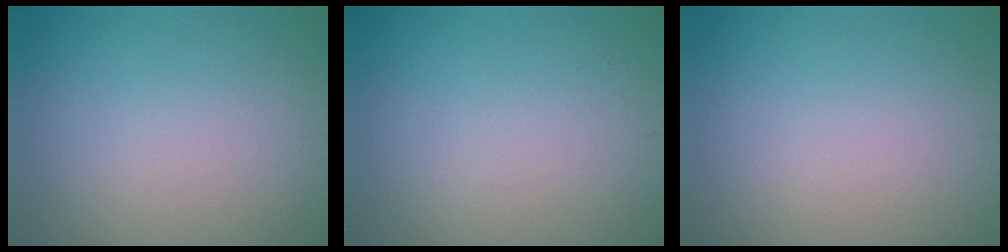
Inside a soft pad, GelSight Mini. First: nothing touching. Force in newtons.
{"total": 0.0}
{"total": 0.0}